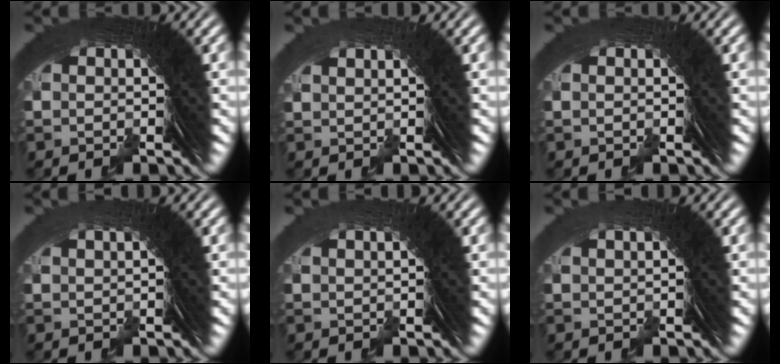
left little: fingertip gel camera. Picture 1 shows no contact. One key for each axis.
{"total": 1.5, "fx": 0.6, "fy": -1.1, "fz": -0.7, "tx": 0.020, "ty": 0.002, "tz": 0.019}
{"total": 0.8, "fx": -0.3, "fy": -0.5, "fz": -0.6, "tx": 0.011, "ty": 0.004, "tz": -0.003}
{"total": 0.9, "fx": 0.8, "fy": -0.3, "fz": 0.3, "tx": 0.007, "ty": 0.010, "tz": 0.015}
{"total": 0.8, "fx": 0.6, "fy": -0.6, "fz": -0.1, "tx": 0.011, "ty": 0.005, "tz": 0.013}
{"total": 0.8, "fx": 0.7, "fy": -0.4, "fz": 0.1, "tx": 0.008, "ty": 0.008, "tz": 0.013}